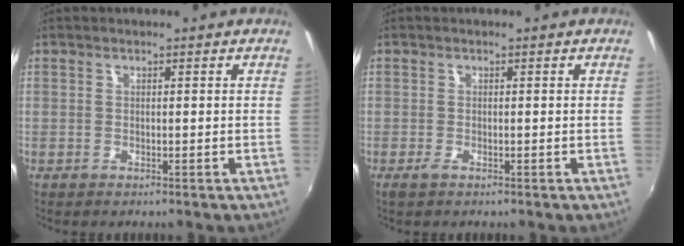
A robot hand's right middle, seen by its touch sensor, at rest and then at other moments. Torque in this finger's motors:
{"motor_torque": [0.05, -0.03, 0.00, 0.00]}